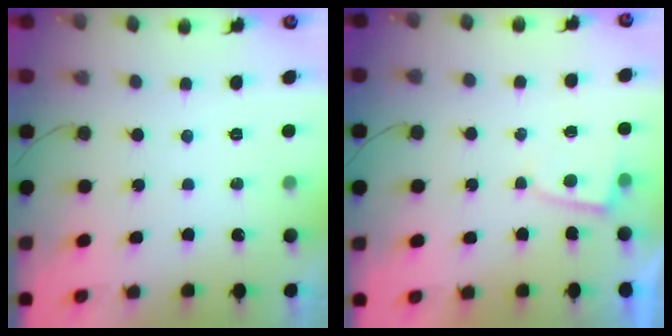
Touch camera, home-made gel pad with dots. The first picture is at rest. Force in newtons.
{"total": 2.0, "press": 2.0, "slide": 0.3}